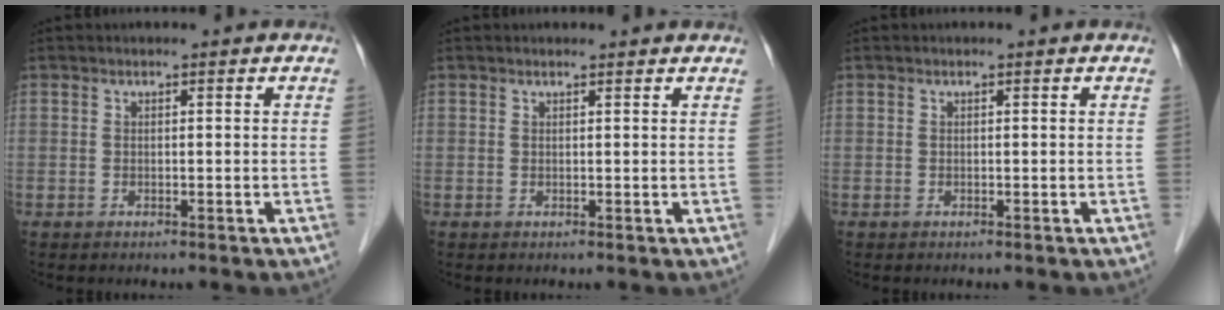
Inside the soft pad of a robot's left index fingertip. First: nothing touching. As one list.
[{"total": 2.6, "force": [2.5, 0.6, 0.5], "torque": [-0.003, 0.010, 0.026]}, {"total": 0.0}]